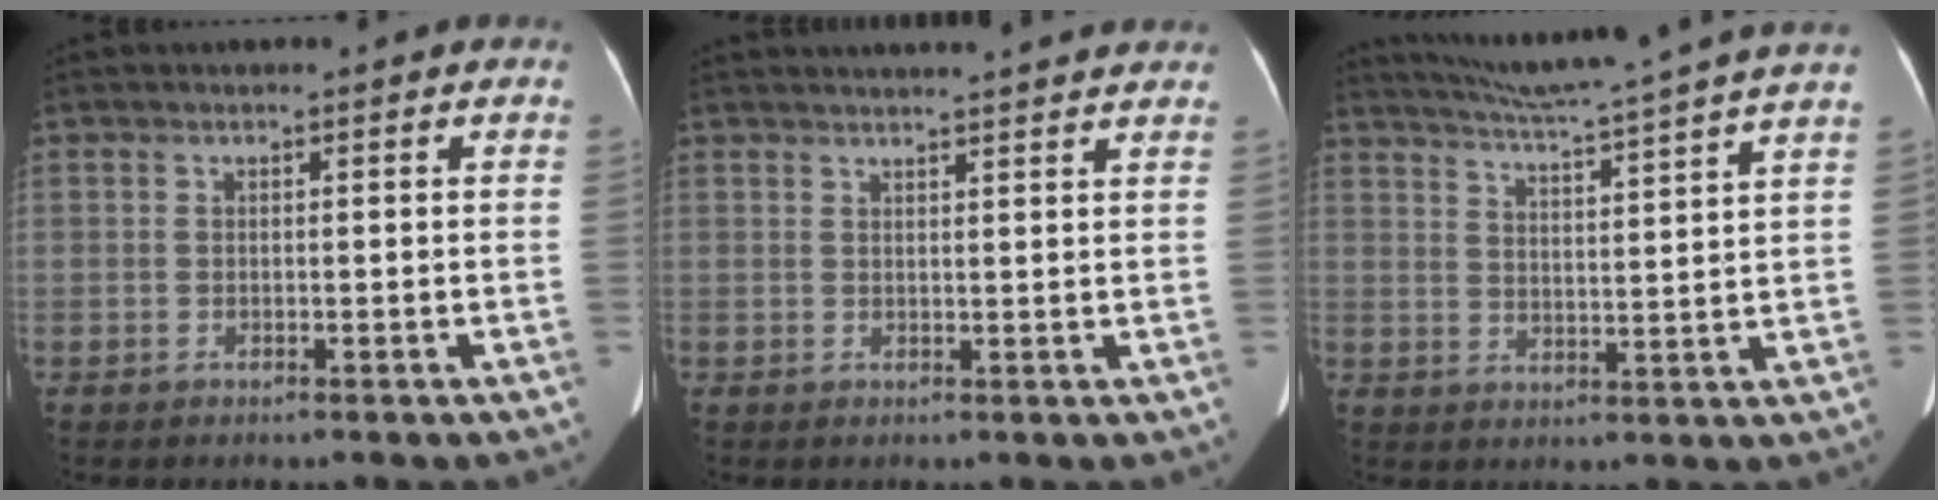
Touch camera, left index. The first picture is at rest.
{"total": 11.7, "force": [11.0, 0.3, 4.0], "torque": [-0.053, 0.019, 0.127]}
{"total": 17.5, "force": [15.5, -2.2, 7.7], "torque": [-0.140, -0.024, 0.210]}